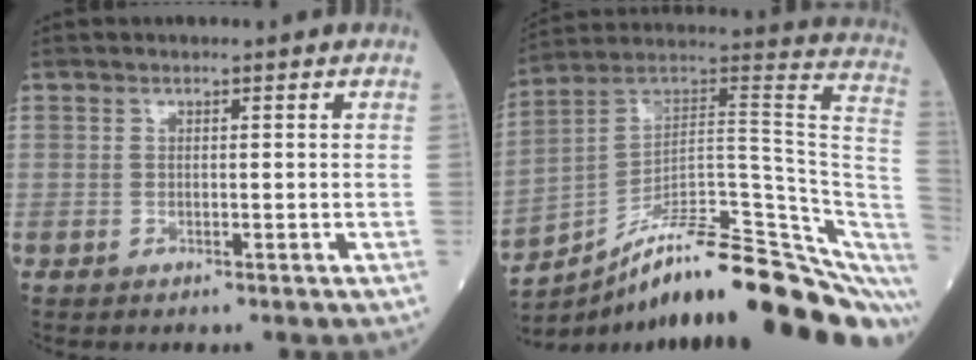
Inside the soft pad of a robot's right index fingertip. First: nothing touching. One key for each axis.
{"total": 25.3, "fx": -18.8, "fy": 3.8, "fz": 16.5, "tx": -0.144, "ty": 0.057, "tz": -0.284}